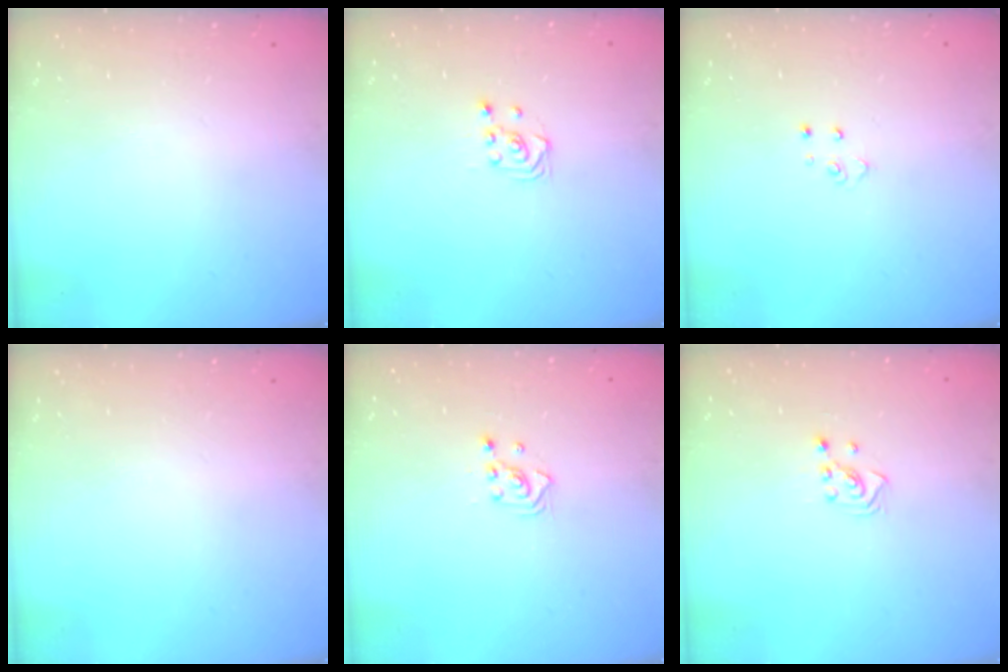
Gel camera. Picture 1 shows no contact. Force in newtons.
{"total": 3.3, "press": 2.9, "slide": 1.5}
{"total": 3.3, "press": 3.3, "slide": 0.4}
{"total": 0.0}
{"total": 2.4, "press": 2.4, "slide": 0.3}
{"total": 2.5, "press": 2.5, "slide": 0.4}